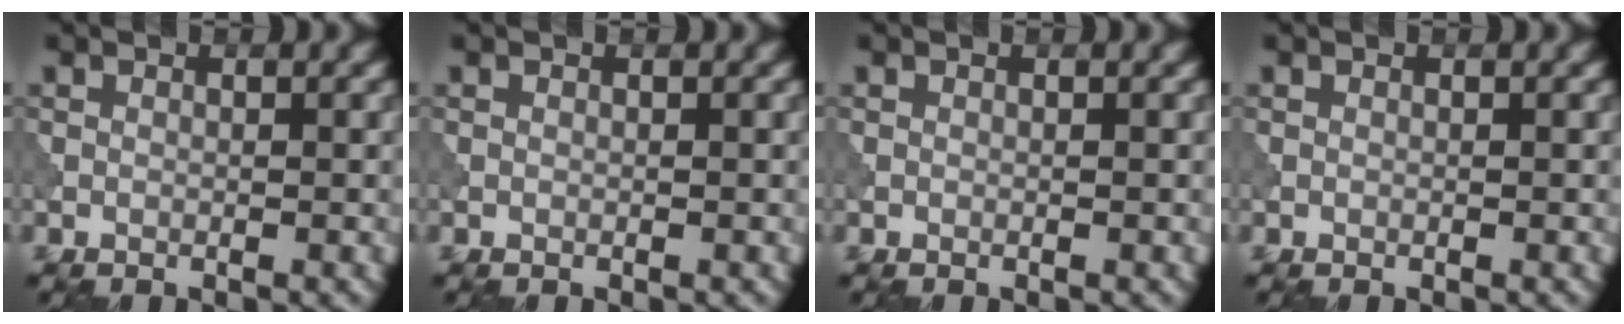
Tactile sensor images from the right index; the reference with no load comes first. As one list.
[{"total": 0.0}, {"total": 0.0}, {"total": 0.0}]